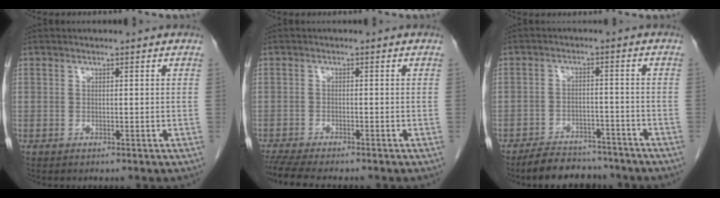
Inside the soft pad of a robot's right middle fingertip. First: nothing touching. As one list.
[{"total": 7.7, "force": [-6.7, 0.8, 3.8], "torque": [-0.062, -0.016, -0.107]}, {"total": 8.9, "force": [-8.0, 3.1, 2.5], "torque": [-0.032, 0.001, -0.118]}]